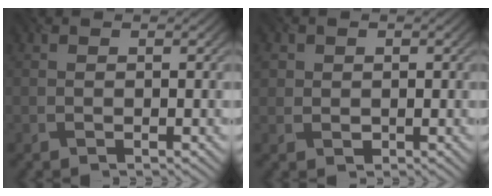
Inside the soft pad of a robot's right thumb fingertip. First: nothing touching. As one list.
[{"total": 2.4, "force": [0.4, 2.3, 0.5], "torque": [-0.018, 0.000, 0.010]}]